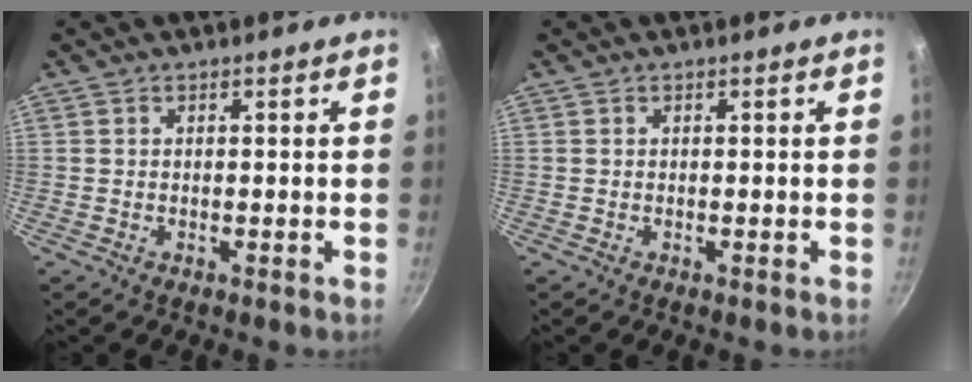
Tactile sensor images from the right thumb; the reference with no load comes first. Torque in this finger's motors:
{"motor_torque": [-0.09, 0.08, 0.00, 0.00, 0.00]}